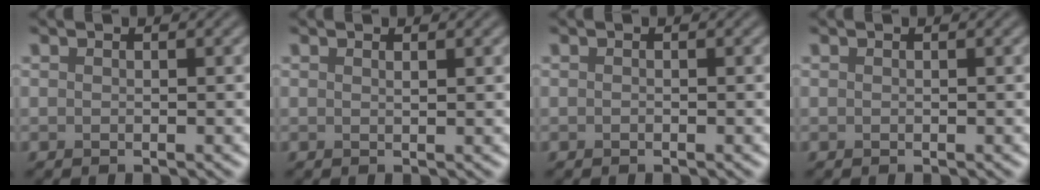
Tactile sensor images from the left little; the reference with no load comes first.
{"total": 0.6, "force": [0.4, 0.2, 0.4], "torque": [-0.001, 0.000, 0.006]}
{"total": 0.0}
{"total": 0.0}